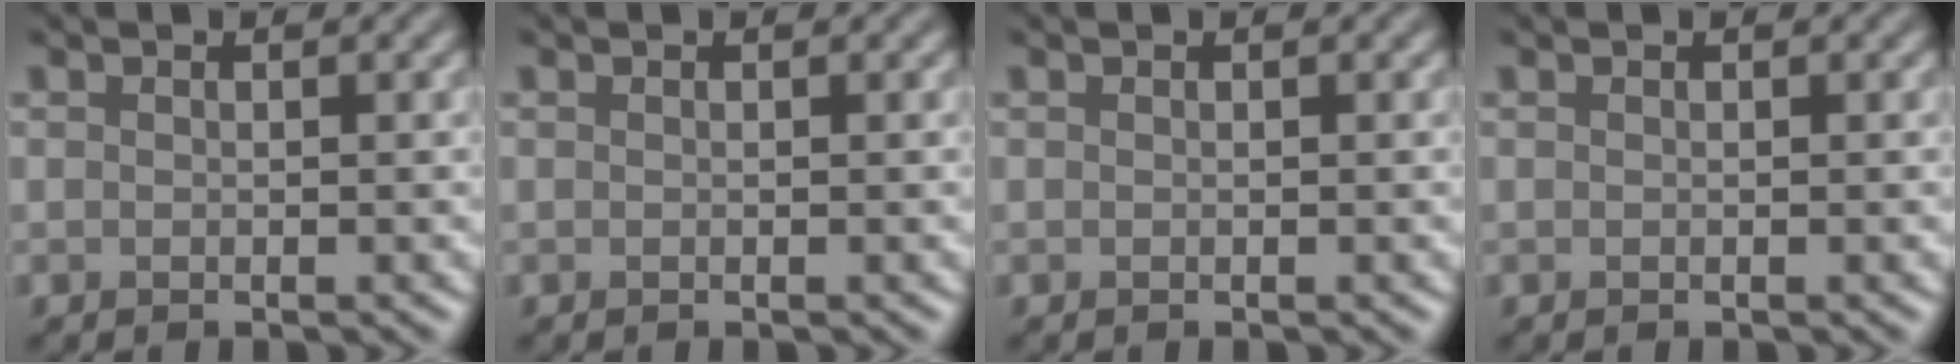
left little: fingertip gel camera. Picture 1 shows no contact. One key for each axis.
{"total": 0.0}
{"total": 0.0}
{"total": 0.0}